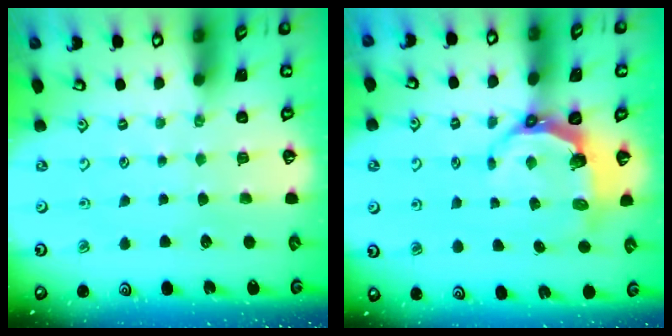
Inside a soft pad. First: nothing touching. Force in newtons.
{"total": 6.7, "press": 5.2, "slide": 4.2}